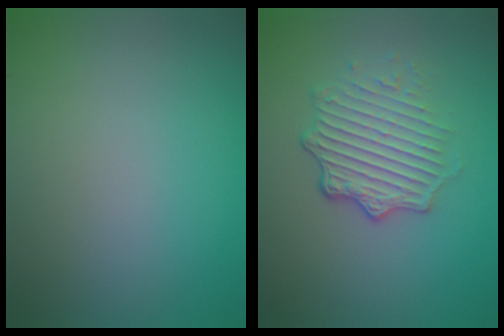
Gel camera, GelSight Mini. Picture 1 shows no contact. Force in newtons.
{"total": 4.8, "press": 3.4, "slide": 3.4}